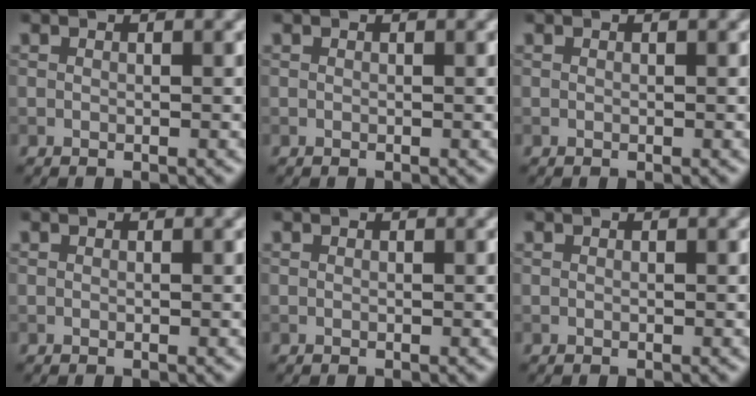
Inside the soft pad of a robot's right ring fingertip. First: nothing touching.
{"total": 0.0}
{"total": 0.0}
{"total": 0.0}
{"total": 0.0}
{"total": 0.0}